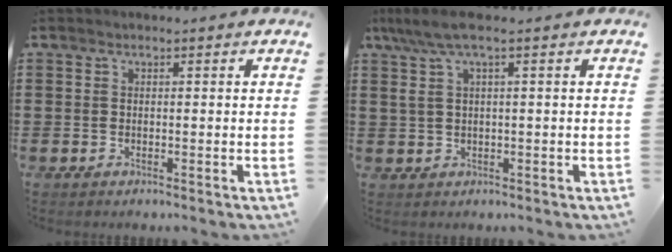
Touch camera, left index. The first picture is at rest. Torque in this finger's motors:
{"motor_torque": [1.08, -1.06, 0.41, 0.17]}